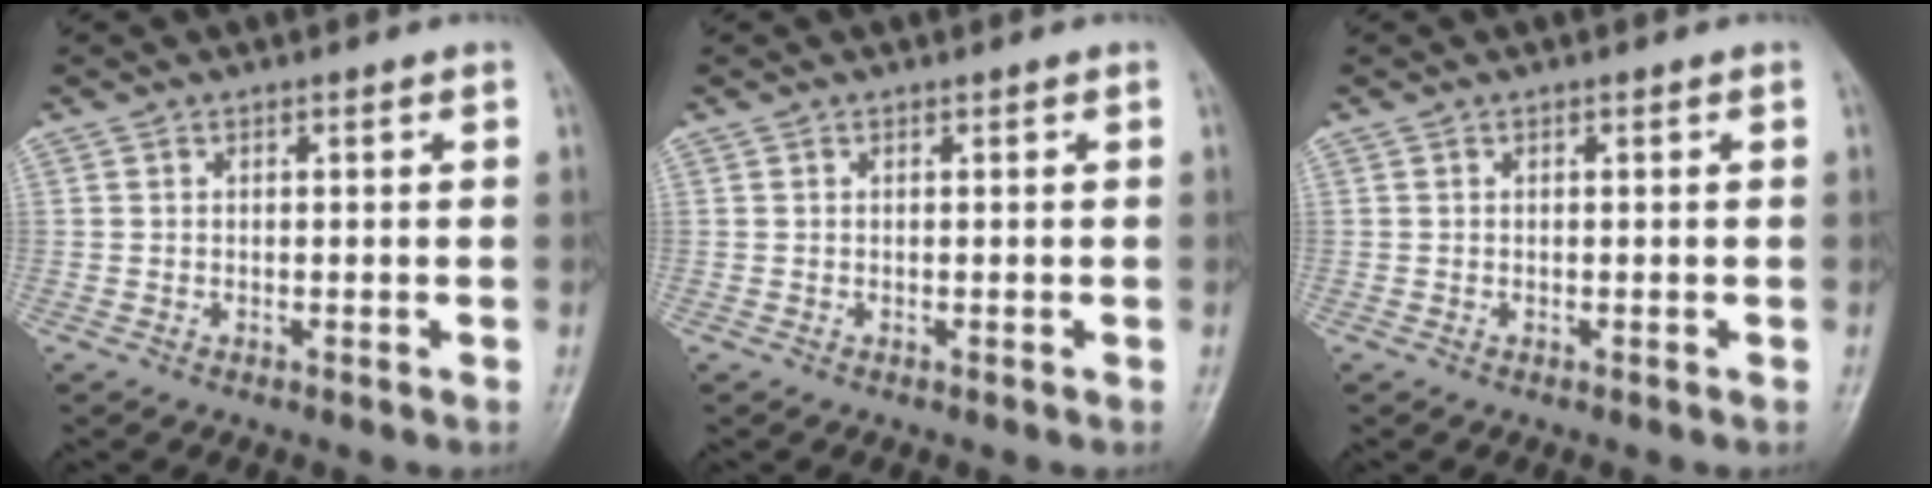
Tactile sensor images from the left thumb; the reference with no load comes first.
{"total": 0.0}
{"total": 0.0}